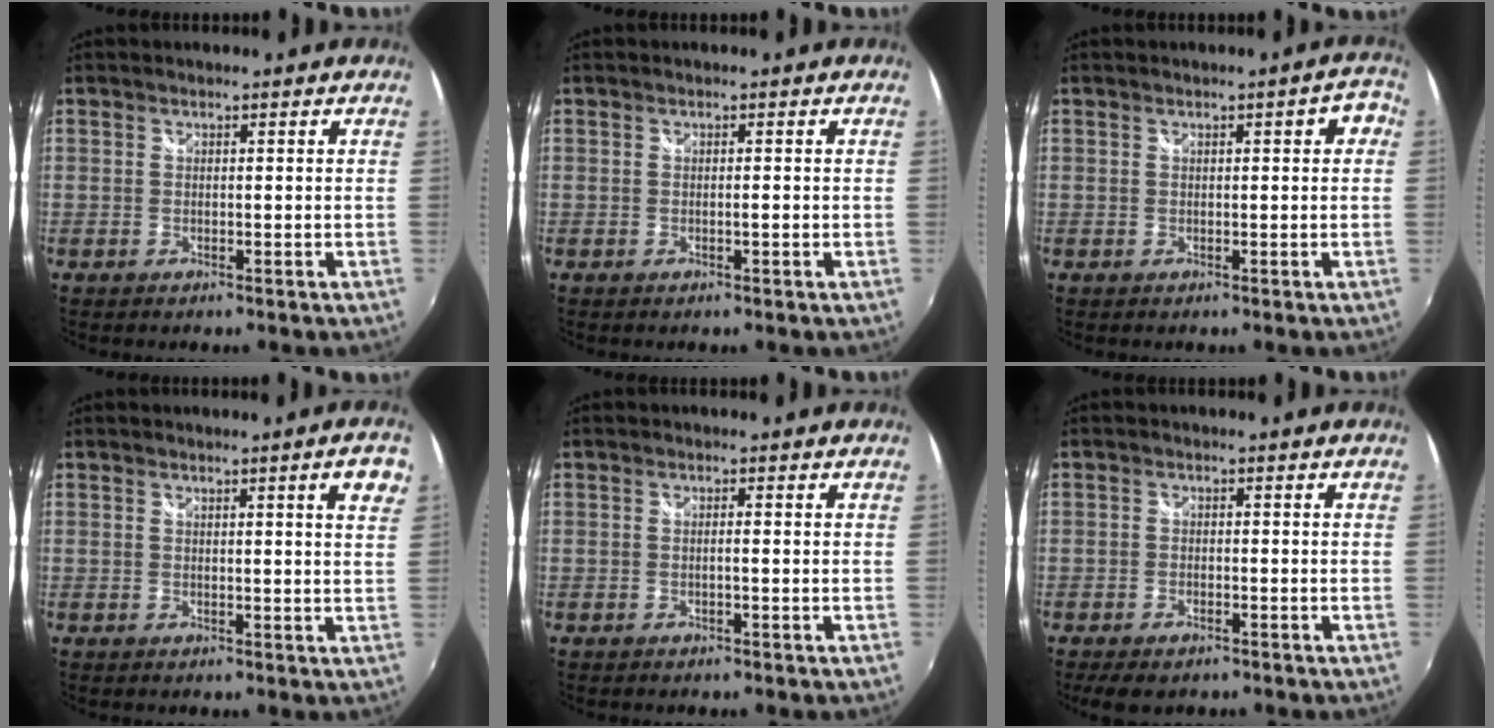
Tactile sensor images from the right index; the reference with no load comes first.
{"total": 0.7, "force": [-0.1, 0.1, 0.7], "torque": [-0.010, 0.001, -0.003]}
{"total": 3.3, "force": [0.8, 1.1, 3.0], "torque": [-0.038, 0.012, 0.012]}
{"total": 4.8, "force": [2.3, -0.1, 4.2], "torque": [-0.049, 0.008, 0.031]}
{"total": 0.9, "force": [-0.3, -0.2, 0.9], "torque": [-0.014, 0.001, -0.006]}
{"total": 5.2, "force": [-3.9, 2.2, 2.6], "torque": [-0.069, -0.018, -0.063]}